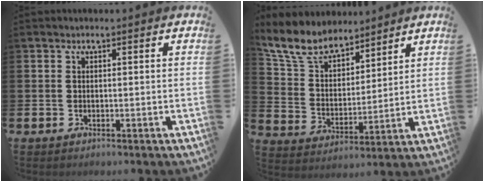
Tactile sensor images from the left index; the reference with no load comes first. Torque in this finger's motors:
{"motor_torque": [0.99, -1.14, 0.01, 0.03]}